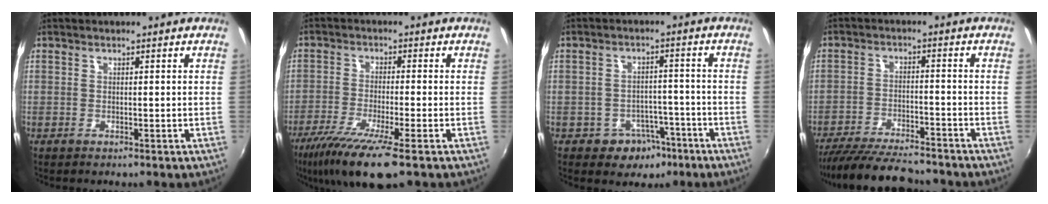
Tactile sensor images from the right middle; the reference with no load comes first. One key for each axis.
{"total": 11.7, "fx": -7.6, "fy": 1.0, "fz": 8.8, "tx": -0.189, "ty": -0.048, "tz": -0.137}
{"total": 6.1, "fx": -3.7, "fy": 4.5, "fz": 1.7, "tx": -0.041, "ty": 0.017, "tz": -0.038}
{"total": 15.7, "fx": -13.9, "fy": 2.9, "fz": 6.8, "tx": -0.147, "ty": -0.022, "tz": -0.223}